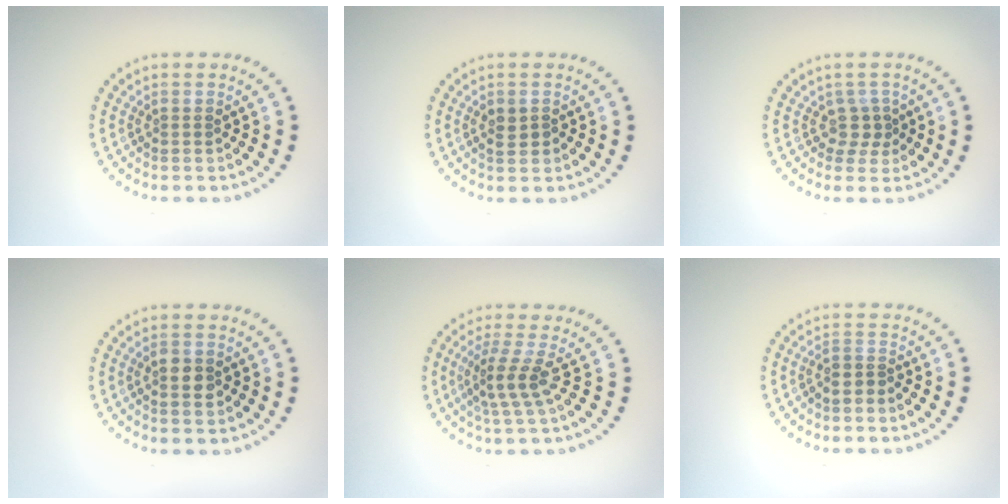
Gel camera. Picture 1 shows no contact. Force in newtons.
{"total": 1.5, "press": 1.5, "slide": 0.1}
{"total": 1.8, "press": 1.1, "slide": 1.4}
{"total": 1.7, "press": 1.7, "slide": 0.2}
{"total": 2.8, "press": 1.9, "slide": 2.0}
{"total": 1.2, "press": 0.9, "slide": 0.8}